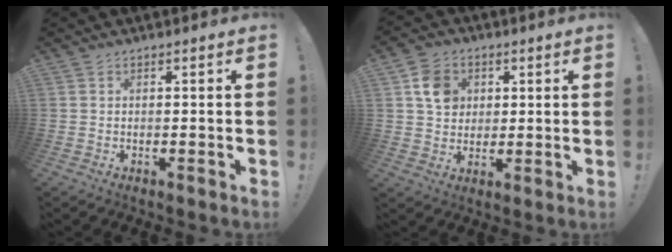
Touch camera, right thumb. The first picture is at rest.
{"total": 9.5, "force": [3.1, 8.2, 3.6], "torque": [-0.043, -0.002, 0.063]}